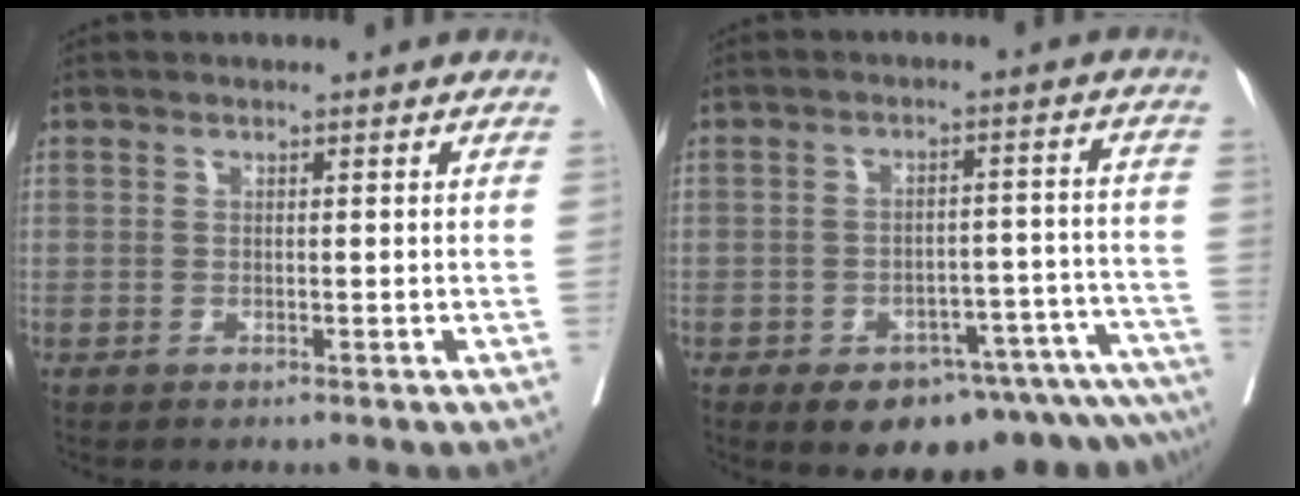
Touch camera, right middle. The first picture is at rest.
{"total": 13.7, "force": [-11.1, 4.4, 6.8], "torque": [-0.028, 0.031, -0.140]}